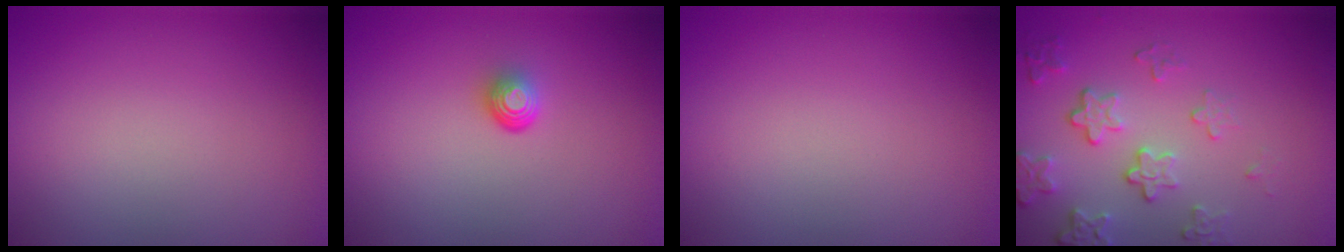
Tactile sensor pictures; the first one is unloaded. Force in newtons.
{"total": 1.7, "press": 1.1, "slide": 1.3}
{"total": 0.0}
{"total": 4.2, "press": 3.2, "slide": 2.8}